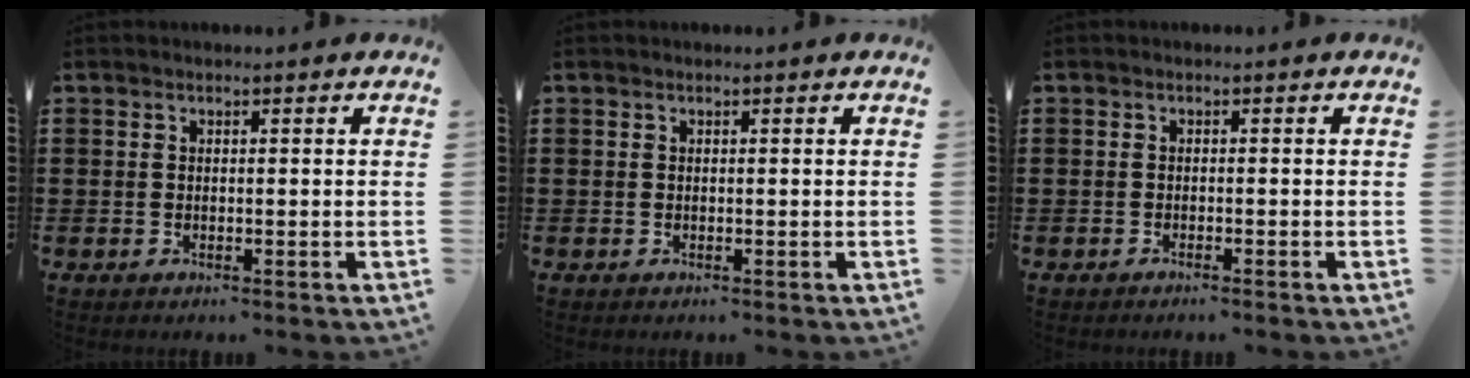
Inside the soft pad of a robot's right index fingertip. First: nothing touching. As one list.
[{"total": 0.0}, {"total": 0.6, "force": [-0.5, -0.2, 0.2], "torque": [-0.005, -0.001, -0.010]}]